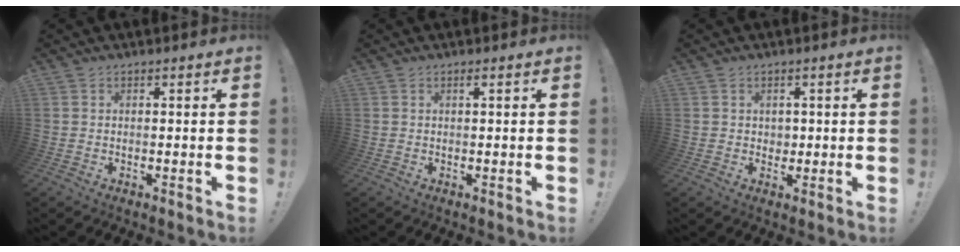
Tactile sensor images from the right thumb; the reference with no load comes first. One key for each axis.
{"total": 0.8, "fx": 0.2, "fy": -0.1, "fz": 0.8, "tx": -0.011, "ty": 0.000, "tz": 0.001}
{"total": 2.5, "fx": 0.9, "fy": 2.3, "fz": 0.2, "tx": 0.007, "ty": -0.005, "tz": 0.015}